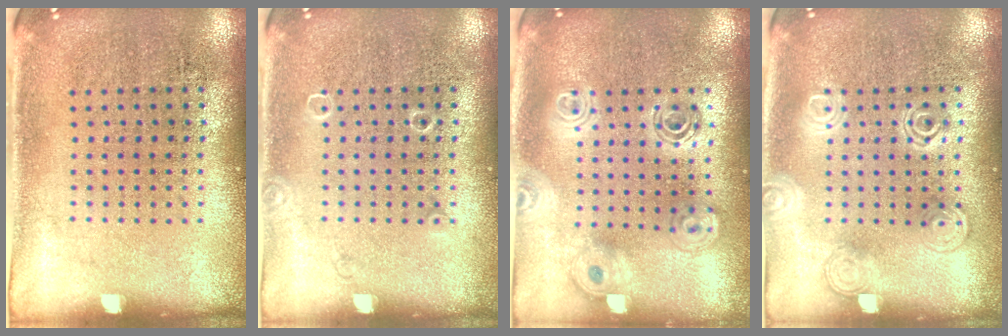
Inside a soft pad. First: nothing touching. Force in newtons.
{"total": 0.6, "press": 0.6, "slide": 0.1}
{"total": 1.8, "press": 1.6, "slide": 0.9}
{"total": 2.3, "press": 2.2, "slide": 0.3}